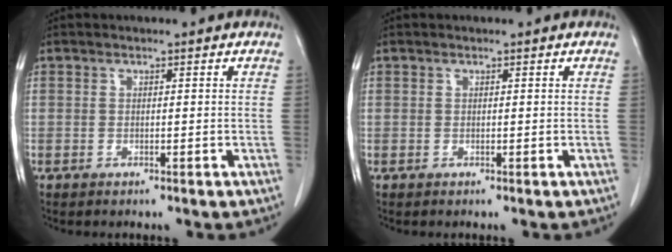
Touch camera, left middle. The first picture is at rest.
{"total": 0.0}